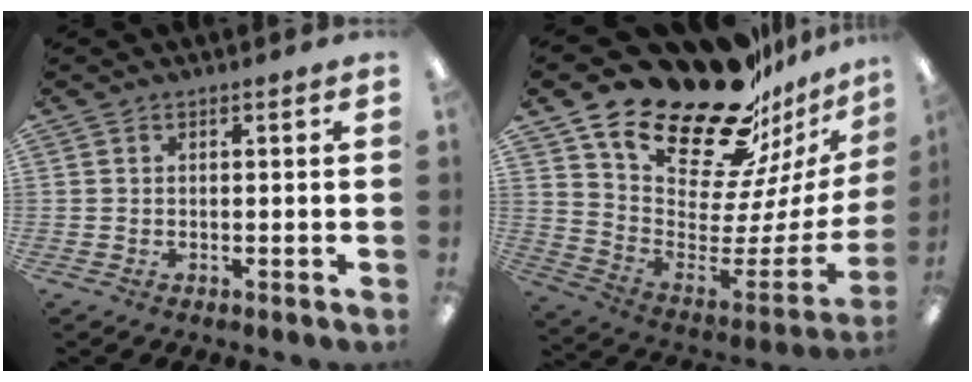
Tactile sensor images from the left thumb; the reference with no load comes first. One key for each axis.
{"total": 25.2, "fx": 19.9, "fy": 10.6, "fz": 11.2, "tx": -0.178, "ty": -0.156, "tz": 0.361}